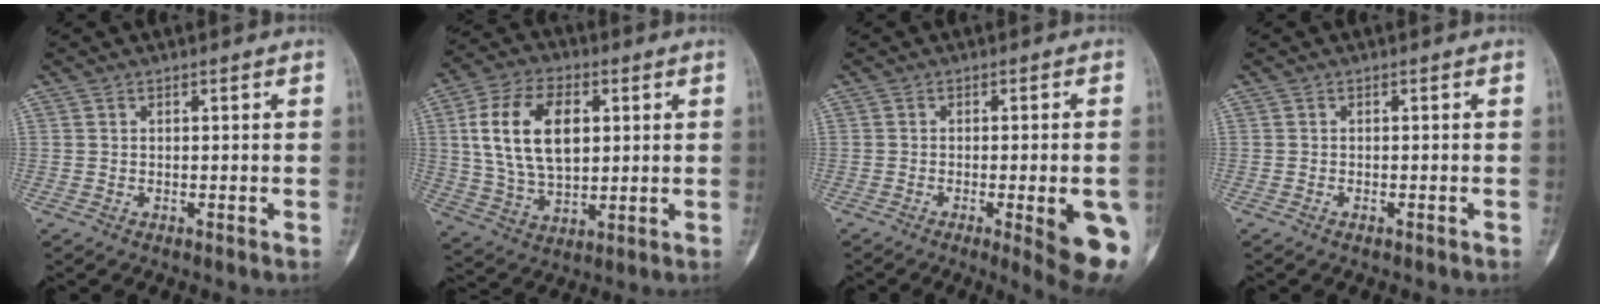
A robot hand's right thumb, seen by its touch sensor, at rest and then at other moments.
{"total": 16.6, "force": [3.5, 10.1, 12.7], "torque": [-0.215, 0.000, 0.067]}
{"total": 11.7, "force": [-3.5, 2.8, 10.8], "torque": [-0.114, -0.006, -0.037]}
{"total": 0.6, "force": [-0.4, 0.3, 0.2], "torque": [-0.003, 0.003, -0.007]}